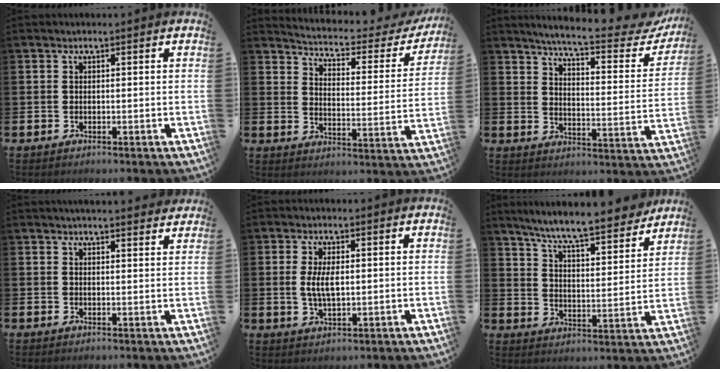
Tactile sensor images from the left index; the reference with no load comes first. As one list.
[{"total": 4.6, "force": [4.3, 1.0, 1.4], "torque": [-0.048, -0.035, 0.065]}, {"total": 7.4, "force": [6.6, 0.5, 3.3], "torque": [-0.078, -0.047, 0.105]}, {"total": 2.9, "force": [2.9, 0.1, 0.2], "torque": [-0.002, -0.015, 0.051]}, {"total": 4.0, "force": [0.6, 1.7, 3.6], "torque": [-0.064, 0.003, 0.006]}, {"total": 8.7, "force": [8.1, 0.4, 3.2], "torque": [-0.088, -0.057, 0.139]}]